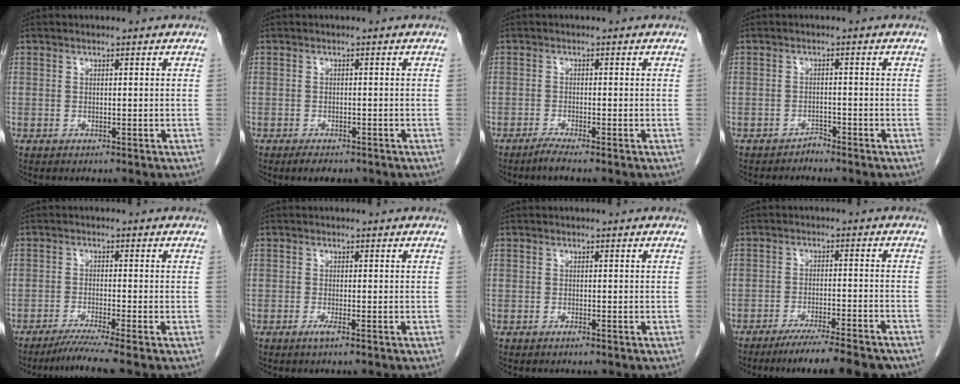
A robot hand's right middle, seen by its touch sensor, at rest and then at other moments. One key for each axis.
{"total": 2.5, "fx": -1.8, "fy": 1.0, "fz": 1.4, "tx": -0.023, "ty": -0.003, "tz": -0.022}
{"total": 1.8, "fx": -1.5, "fy": -0.4, "fz": 0.9, "tx": -0.025, "ty": -0.003, "tz": -0.033}
{"total": 1.2, "fx": -1.2, "fy": 0.1, "fz": -0.1, "tx": 0.007, "ty": -0.001, "tz": -0.019}
{"total": 4.7, "fx": -3.7, "fy": -1.6, "fz": 2.3, "tx": -0.041, "ty": -0.018, "tz": -0.069}
{"total": 1.1, "fx": -0.6, "fy": -0.2, "fz": 0.9, "tx": -0.016, "ty": -0.001, "tz": -0.013}
{"total": 0.0}
{"total": 11.4, "fx": -9.7, "fy": 0.2, "fz": 6.0, "tx": -0.072, "ty": -0.014, "tz": -0.146}